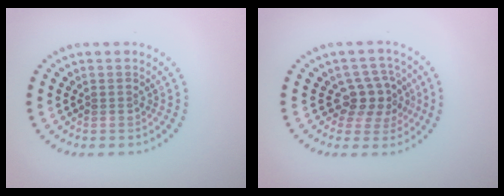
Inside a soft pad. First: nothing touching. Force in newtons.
{"total": 3.3, "press": 2.9, "slide": 1.6}